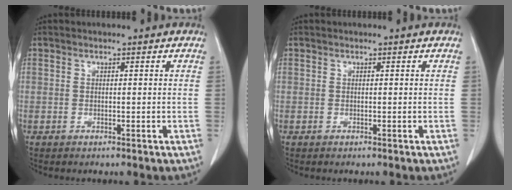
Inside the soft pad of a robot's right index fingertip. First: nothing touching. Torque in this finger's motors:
{"motor_torque": [0.00, 0.00, 0.00, 0.00]}